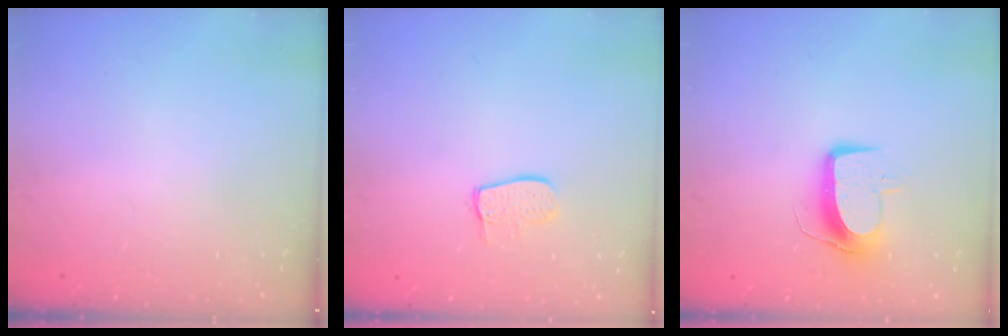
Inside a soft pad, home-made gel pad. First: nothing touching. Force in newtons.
{"total": 7.5, "press": 7.5, "slide": 0.6}
{"total": 10.0, "press": 10.0, "slide": 0.5}